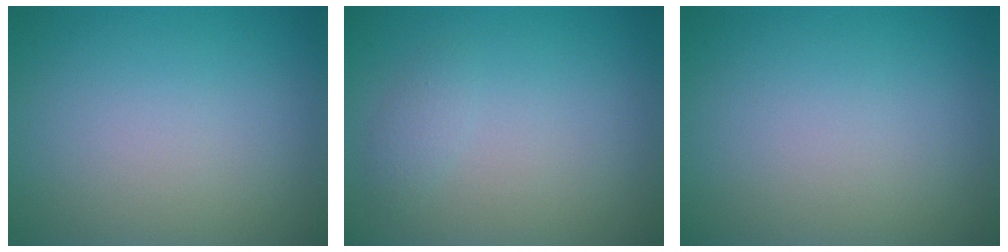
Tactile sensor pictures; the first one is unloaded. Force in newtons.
{"total": 1.1, "press": 1.1, "slide": 0.1}
{"total": 0.0}